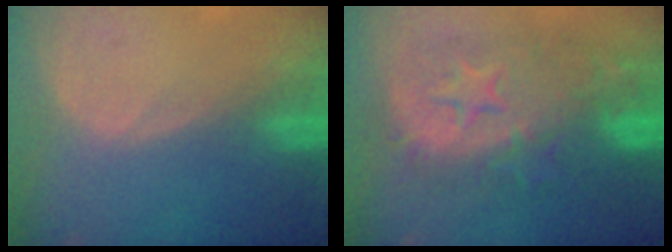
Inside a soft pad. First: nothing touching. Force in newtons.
{"total": 12.6, "press": 12.6, "slide": 1.0}